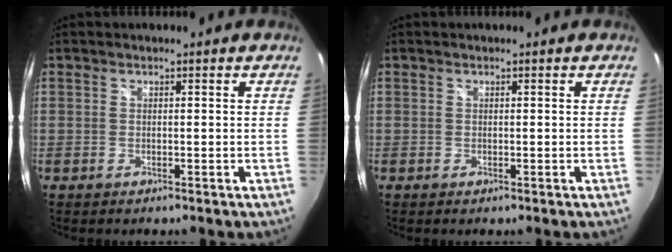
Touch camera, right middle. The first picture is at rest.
{"total": 0.0}